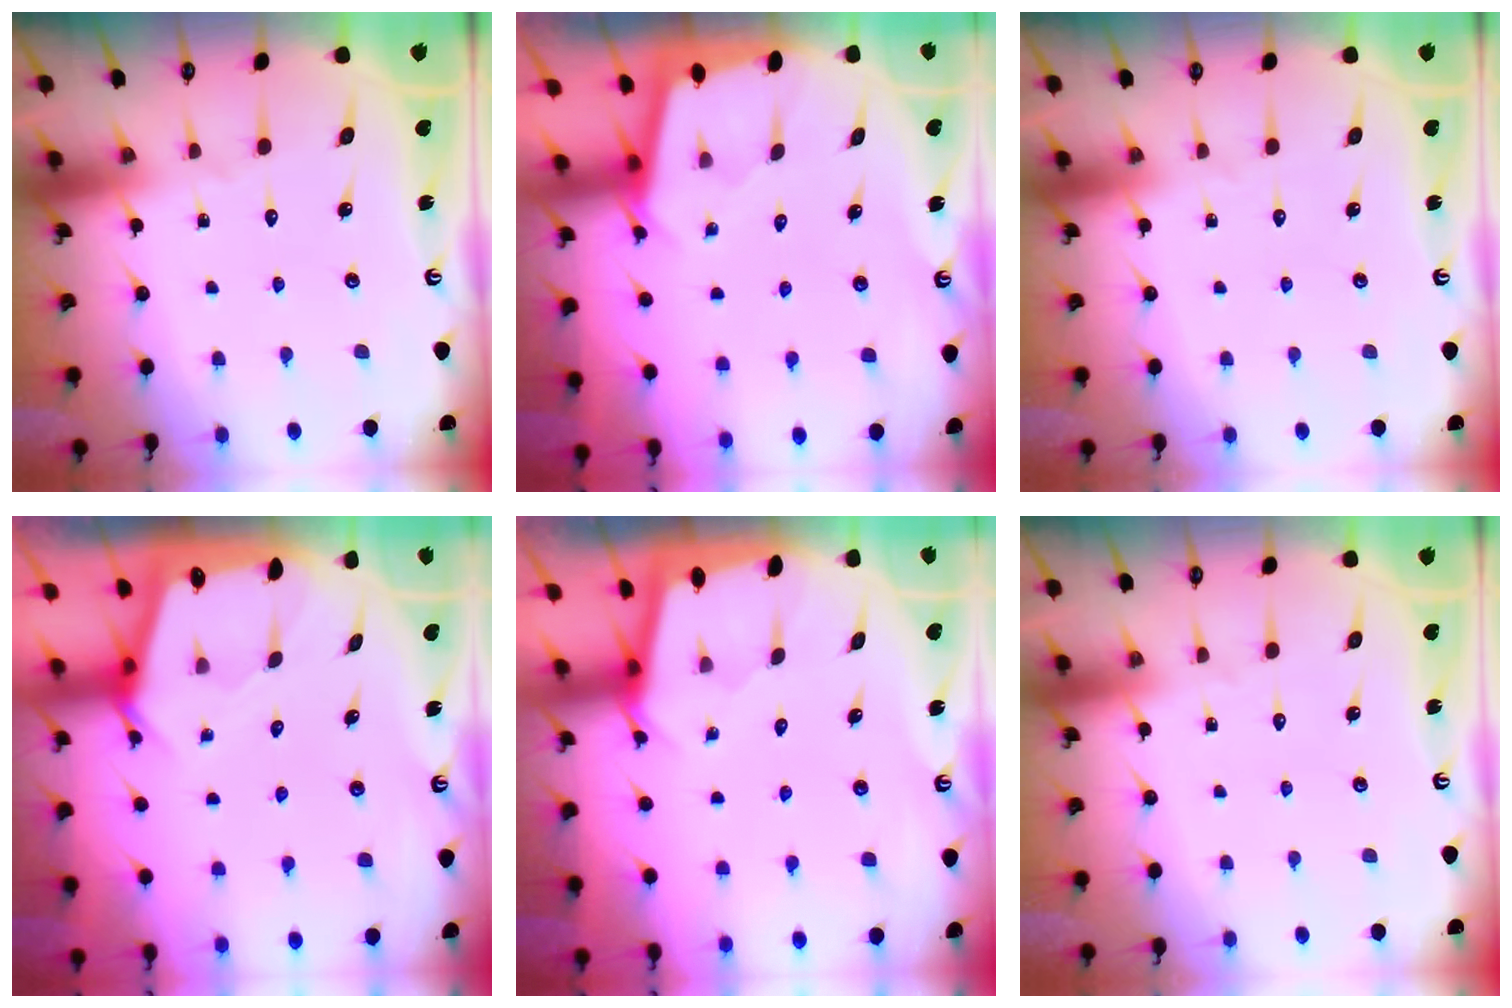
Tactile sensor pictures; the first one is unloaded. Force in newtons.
{"total": 1.8, "press": 1.8, "slide": 0.2}
{"total": 0.0}
{"total": 2.4, "press": 2.4, "slide": 0.2}
{"total": 1.7, "press": 1.7, "slide": 0.2}
{"total": 0.0}